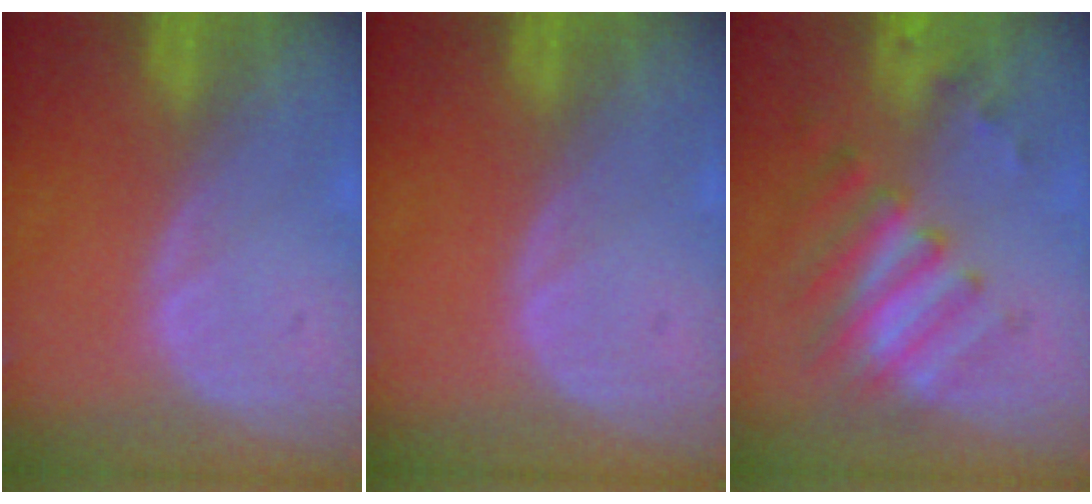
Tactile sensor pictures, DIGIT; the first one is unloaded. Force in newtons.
{"total": 0.0}
{"total": 7.8, "press": 6.9, "slide": 3.6}